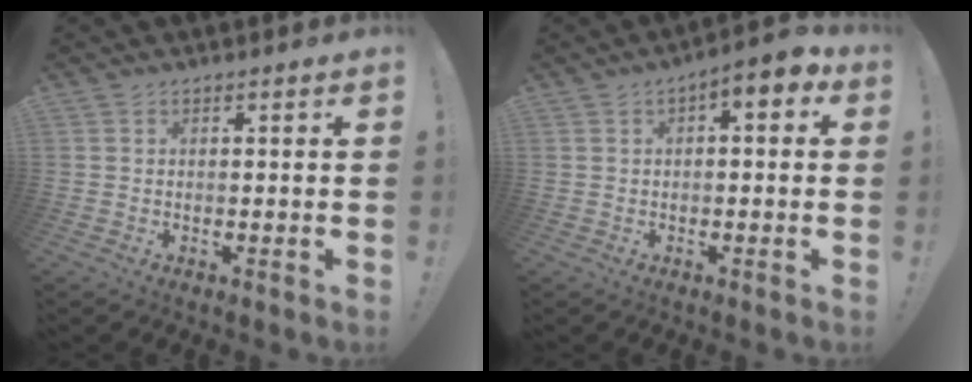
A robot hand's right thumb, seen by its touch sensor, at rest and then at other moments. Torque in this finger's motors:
{"motor_torque": [0.33, 0.34, 0.11, -0.04, 0.00]}